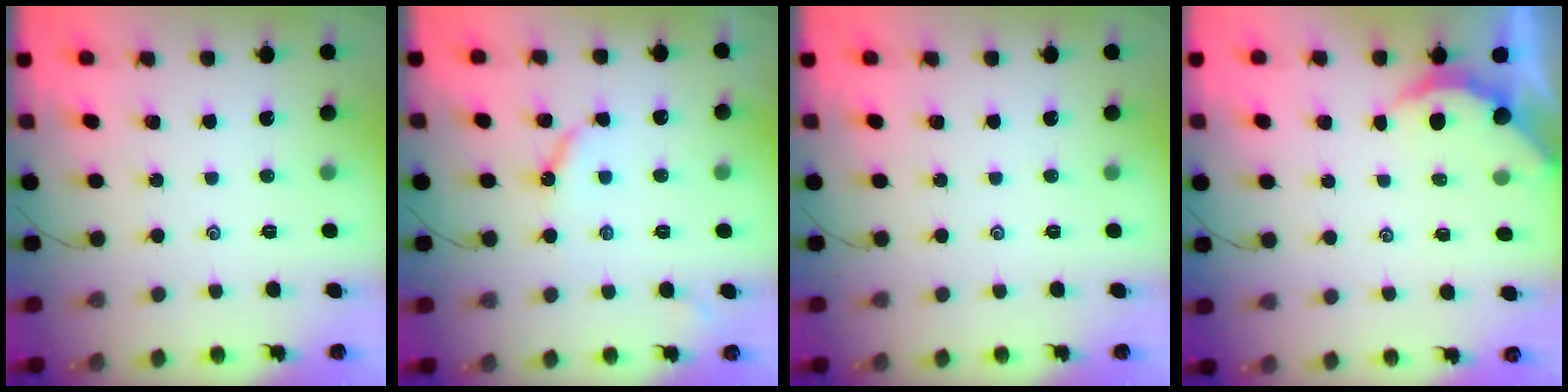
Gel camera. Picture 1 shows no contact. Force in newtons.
{"total": 5.1, "press": 5.1, "slide": 0.4}
{"total": 0.0}
{"total": 2.4, "press": 2.3, "slide": 0.4}